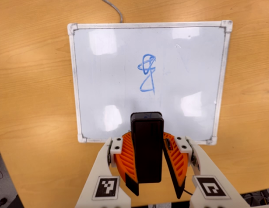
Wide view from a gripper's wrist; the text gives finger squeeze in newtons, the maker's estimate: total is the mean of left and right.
{"total": 8.6, "left": 8.8, "right": 8.4}